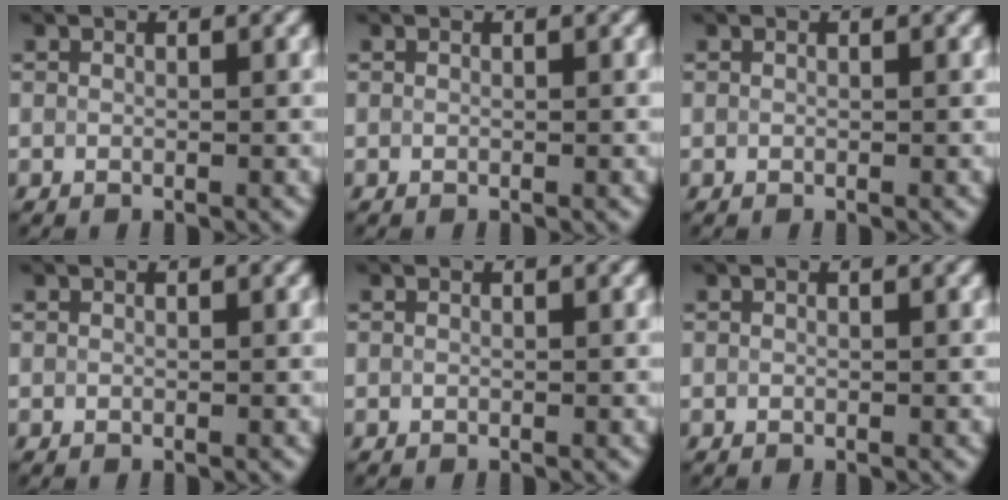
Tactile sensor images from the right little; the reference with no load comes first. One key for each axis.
{"total": 0.0}
{"total": 0.0}
{"total": 0.0}
{"total": 0.0}
{"total": 0.0}